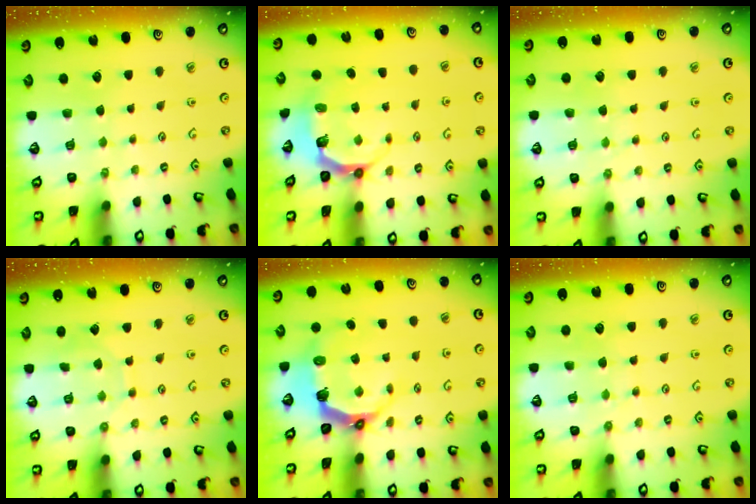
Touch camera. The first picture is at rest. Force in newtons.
{"total": 5.6, "press": 4.5, "slide": 3.3}
{"total": 3.7, "press": 3.6, "slide": 0.4}
{"total": 6.7, "press": 6.7, "slide": 0.4}
{"total": 8.0, "press": 6.3, "slide": 5.0}
{"total": 5.8, "press": 5.7, "slide": 0.6}